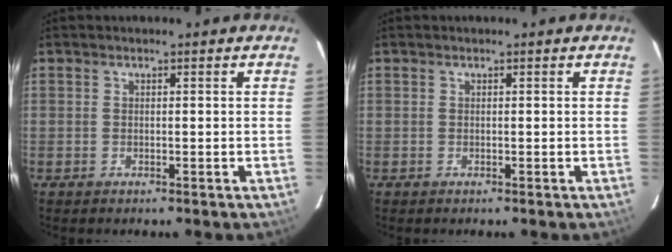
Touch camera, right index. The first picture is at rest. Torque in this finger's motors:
{"motor_torque": [0.14, 0.14, 0.00, 0.00]}